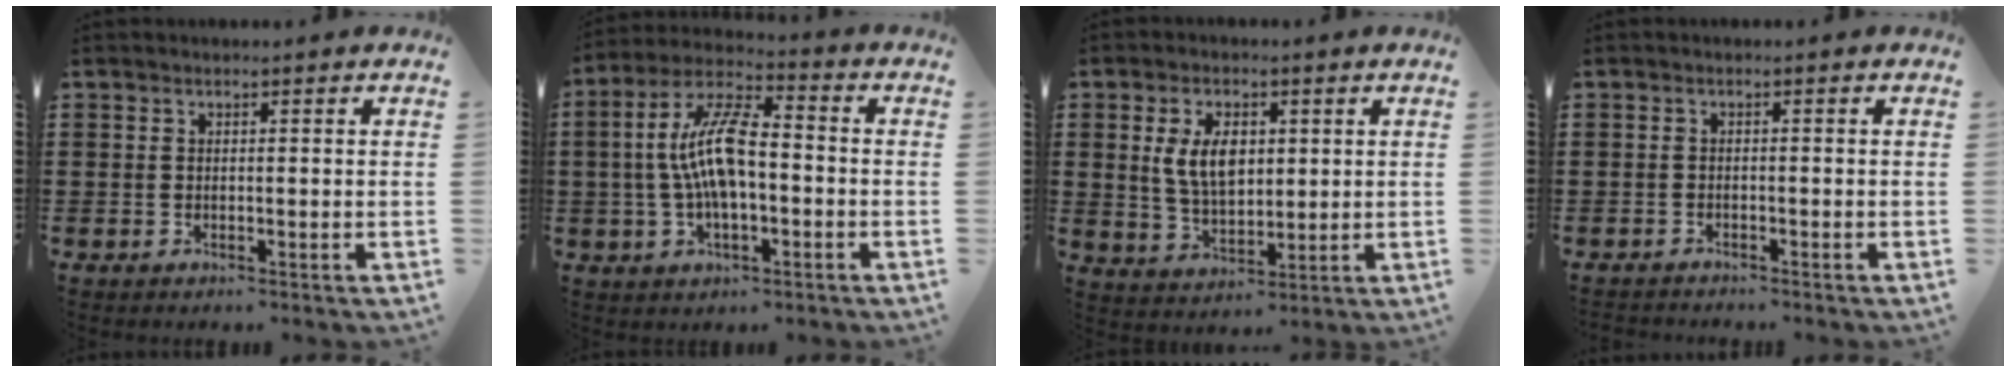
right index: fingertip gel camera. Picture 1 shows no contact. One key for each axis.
{"total": 11.0, "fx": -0.3, "fy": 4.1, "fz": 10.2, "tx": -0.229, "ty": -0.005, "tz": -0.013}
{"total": 7.1, "fx": 1.6, "fy": 4.1, "fz": 5.6, "tx": -0.119, "ty": 0.008, "tz": 0.023}
{"total": 0.9, "fx": -0.9, "fy": 0.0, "fz": -0.1, "tx": -0.002, "ty": 0.001, "tz": -0.019}